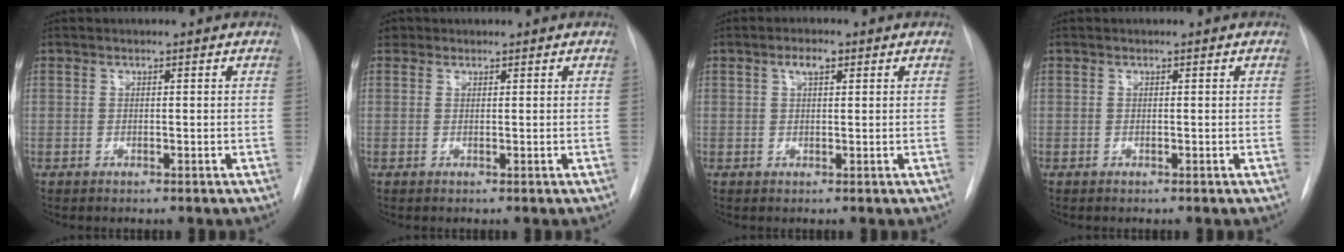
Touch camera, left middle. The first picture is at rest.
{"total": 1.1, "force": [0.7, 0.8, 0.1], "torque": [0.002, 0.010, 0.008]}
{"total": 2.2, "force": [1.1, 0.8, 1.7], "torque": [-0.036, 0.007, 0.019]}
{"total": 0.0}